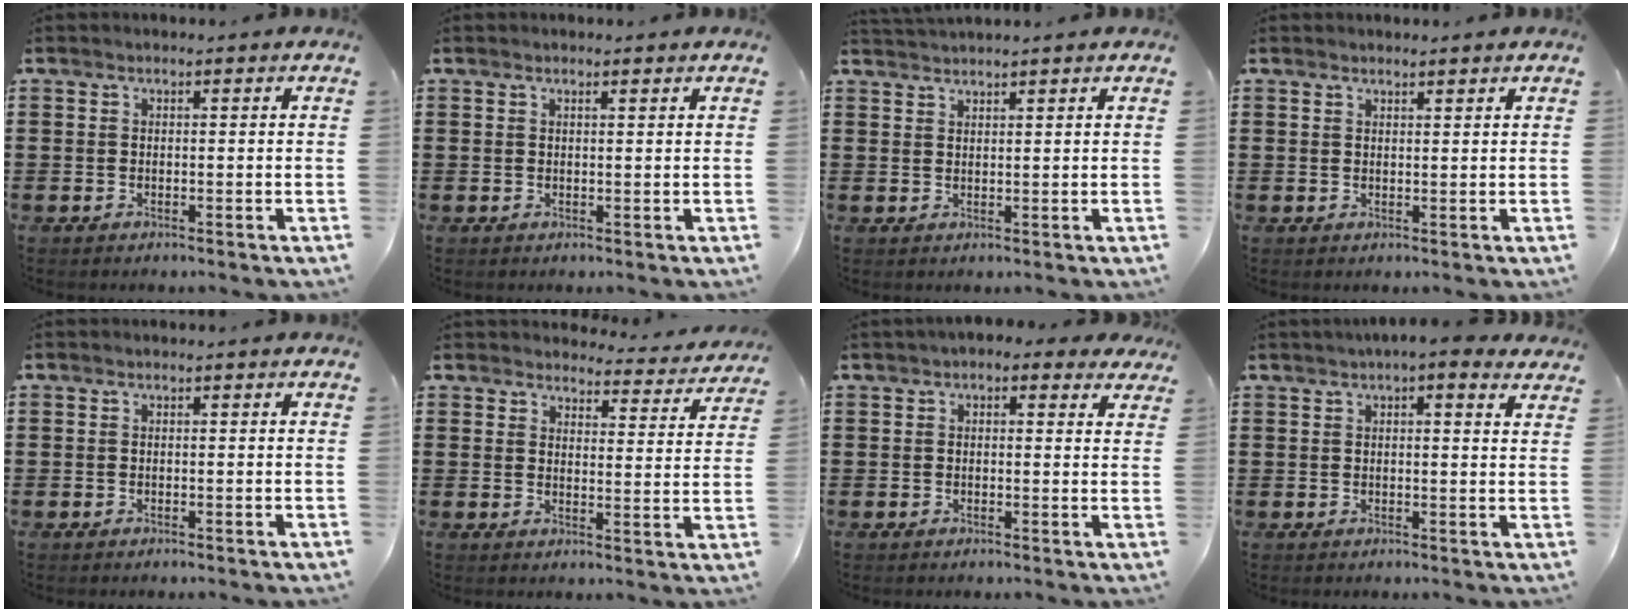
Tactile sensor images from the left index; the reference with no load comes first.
{"total": 0.8, "force": [0.7, 0.0, 0.5], "torque": [-0.011, -0.001, 0.013]}
{"total": 1.6, "force": [1.6, -0.2, 0.0], "torque": [-0.004, 0.002, 0.031]}
{"total": 1.3, "force": [1.2, 0.1, 0.3], "torque": [-0.008, 0.000, 0.024]}
{"total": 0.0}
{"total": 4.1, "force": [4.0, 0.5, 0.5], "torque": [-0.021, -0.027, 0.068]}
{"total": 2.4, "force": [1.5, 1.6, 0.9], "torque": [-0.018, 0.004, 0.024]}
{"total": 3.7, "force": [2.9, 0.4, 2.2], "torque": [-0.042, -0.002, 0.050]}